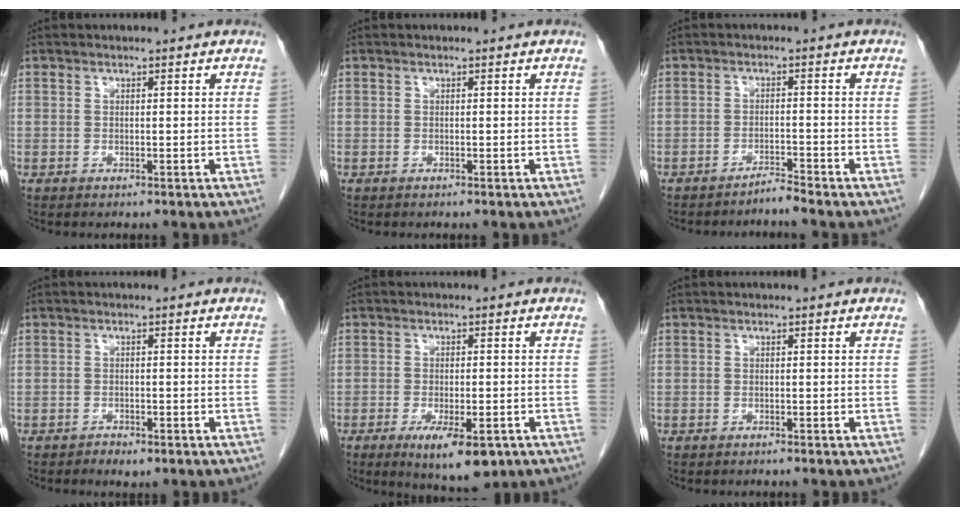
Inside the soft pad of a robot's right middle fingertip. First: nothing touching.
{"total": 0.0}
{"total": 2.0, "force": [-1.9, -0.6, 0.1], "torque": [0.008, -0.004, -0.033]}
{"total": 1.6, "force": [-1.1, 0.6, 0.9], "torque": [-0.019, -0.002, -0.012]}
{"total": 8.1, "force": [-4.3, 2.3, 6.5], "torque": [-0.097, -0.015, -0.057]}
{"total": 0.0}